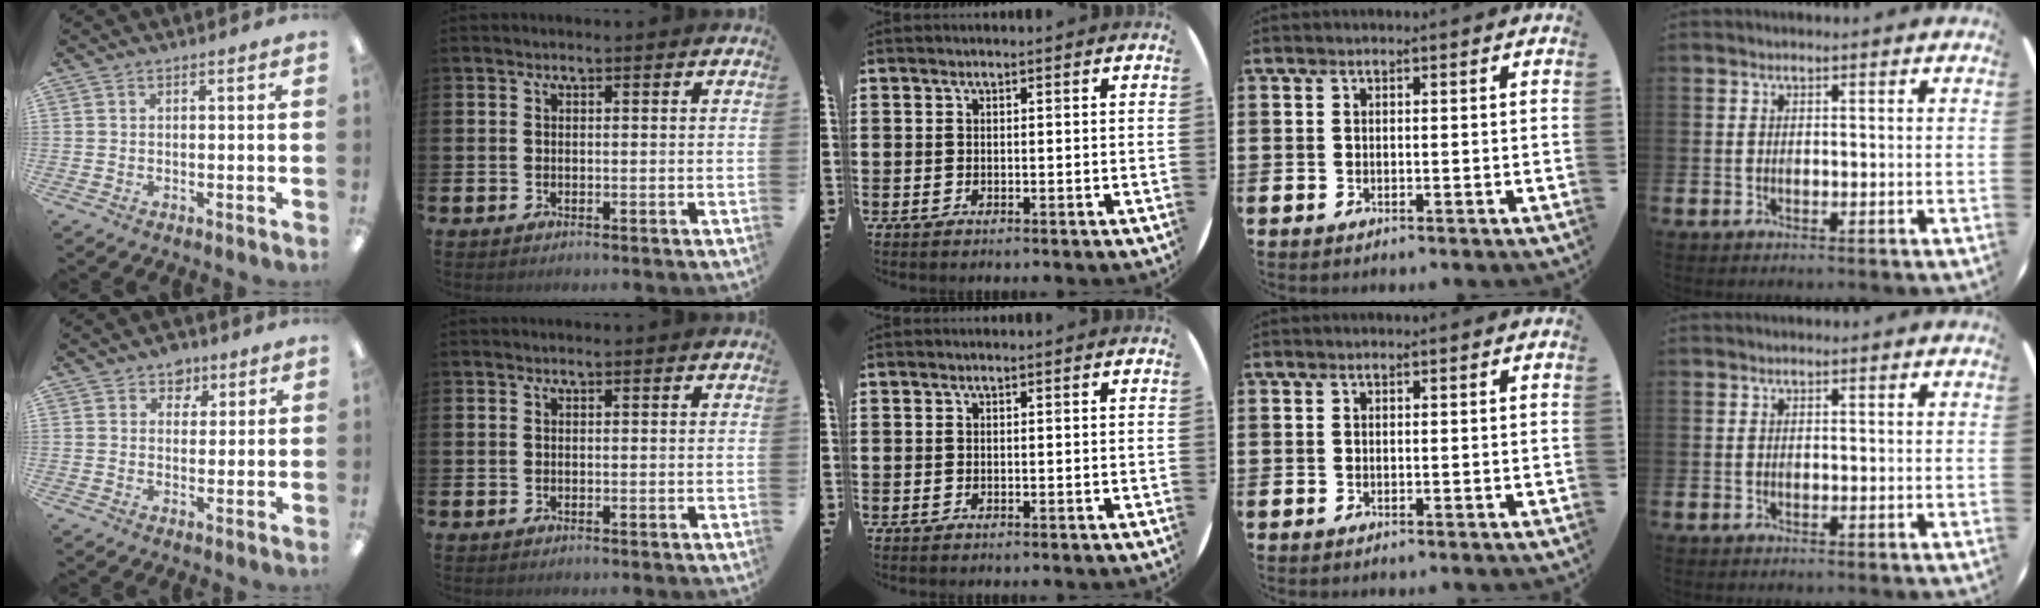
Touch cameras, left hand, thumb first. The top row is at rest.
{"thumb": {"total": 4.7, "force": [3.1, 3.4, 1.0], "torque": [-0.001, -0.012, 0.053]}}